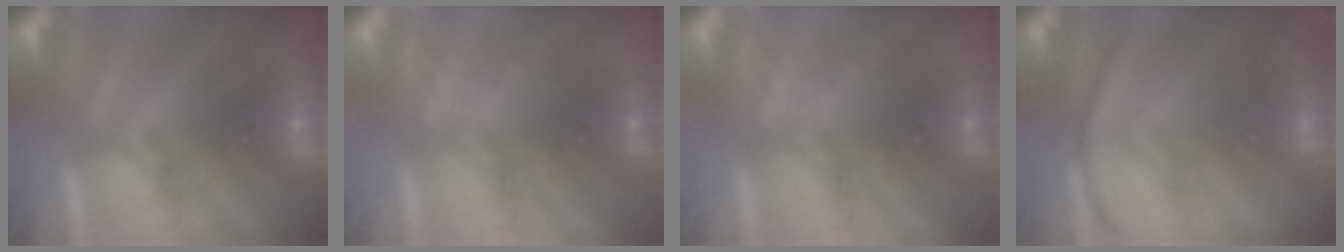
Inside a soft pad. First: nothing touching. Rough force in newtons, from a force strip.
{"total": 2.1}
{"total": 2.1}
{"total": 2.8}